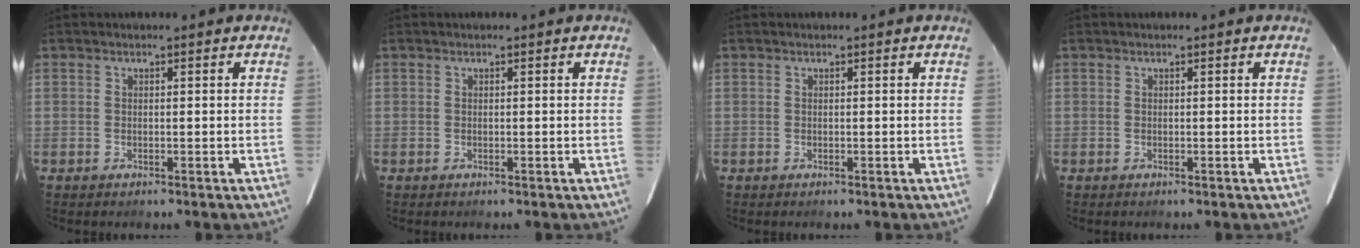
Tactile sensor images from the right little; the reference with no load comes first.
{"total": 0.0}
{"total": 0.0}
{"total": 0.0}